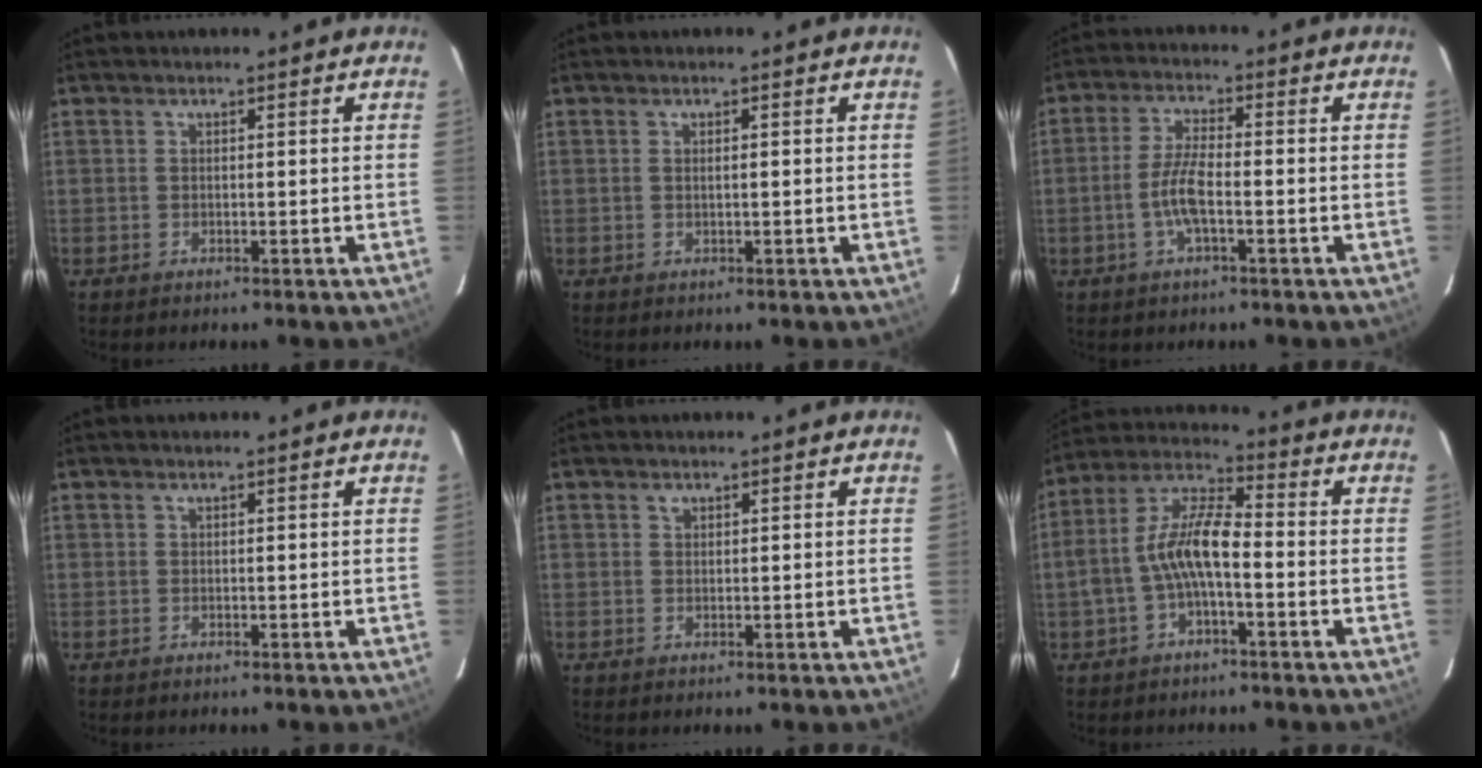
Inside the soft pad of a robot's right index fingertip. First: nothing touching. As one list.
[{"total": 0.8, "force": [0.1, 0.1, 0.8], "torque": [-0.016, 0.003, 0.002]}, {"total": 6.1, "force": [-1.9, 1.4, 5.6], "torque": [-0.120, 0.003, -0.038]}, {"total": 0.0}, {"total": 0.6, "force": [0.5, 0.3, 0.1], "torque": [-0.002, 0.002, 0.009]}, {"total": 9.8, "force": [-2.4, 3.2, 9.0], "torque": [-0.191, 0.016, -0.045]}]